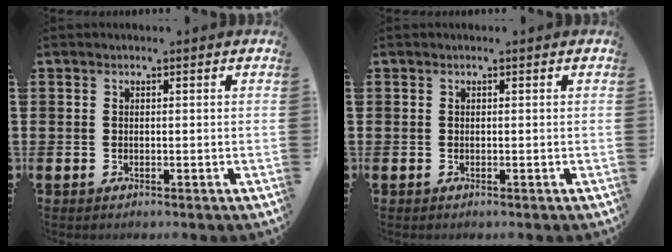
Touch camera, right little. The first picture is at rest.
{"total": 0.0}